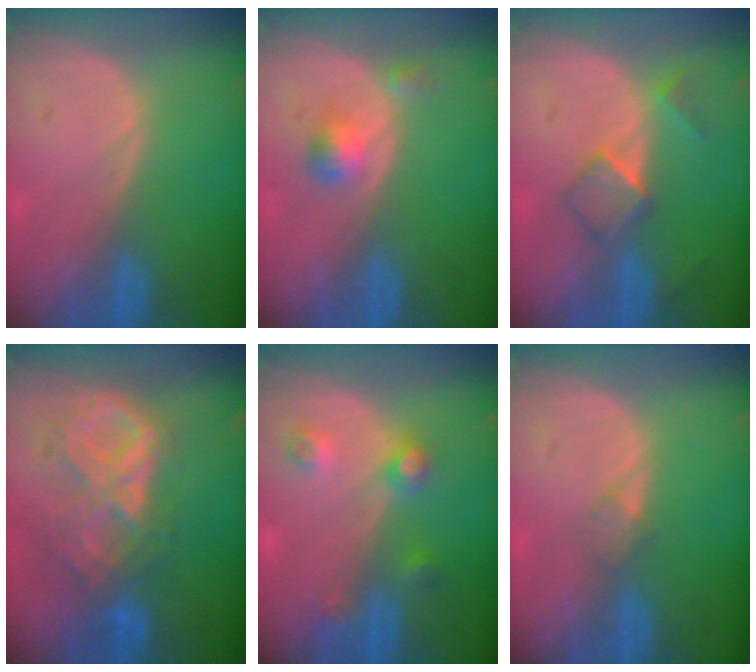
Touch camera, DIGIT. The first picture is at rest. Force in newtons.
{"total": 3.0, "press": 2.8, "slide": 1.2}
{"total": 5.0, "press": 4.4, "slide": 2.4}
{"total": 9.3, "press": 8.0, "slide": 4.9}
{"total": 4.5, "press": 4.0, "slide": 2.1}
{"total": 1.4, "press": 1.4, "slide": 0.1}